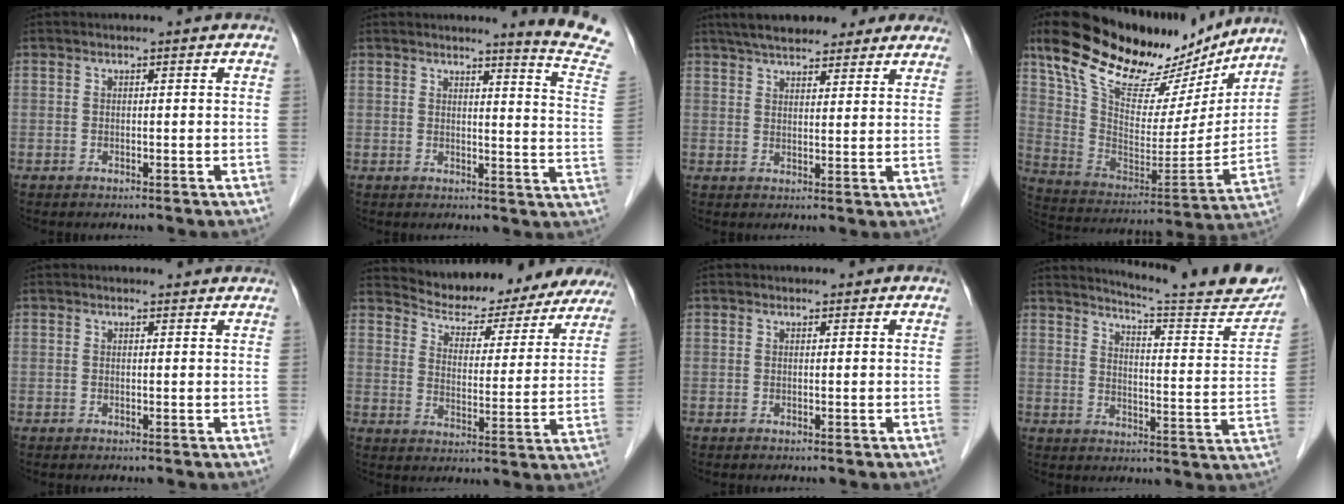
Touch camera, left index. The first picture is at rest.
{"total": 9.9, "force": [9.1, -2.0, 3.2], "torque": [-0.038, -0.086, 0.085]}
{"total": 14.8, "force": [12.2, 4.0, 7.2], "torque": [-0.103, 0.037, 0.168]}
{"total": 24.4, "force": [19.5, 7.7, 12.4], "torque": [-0.208, -0.006, 0.313]}
{"total": 2.2, "force": [2.2, 0.2, 0.2], "torque": [-0.011, 0.006, 0.024]}
{"total": 19.9, "force": [18.5, 5.3, 5.2], "torque": [-0.064, -0.014, 0.238]}
{"total": 0.0}
{"total": 20.3, "force": [18.7, 0.9, 8.0], "torque": [-0.108, -0.080, 0.225]}